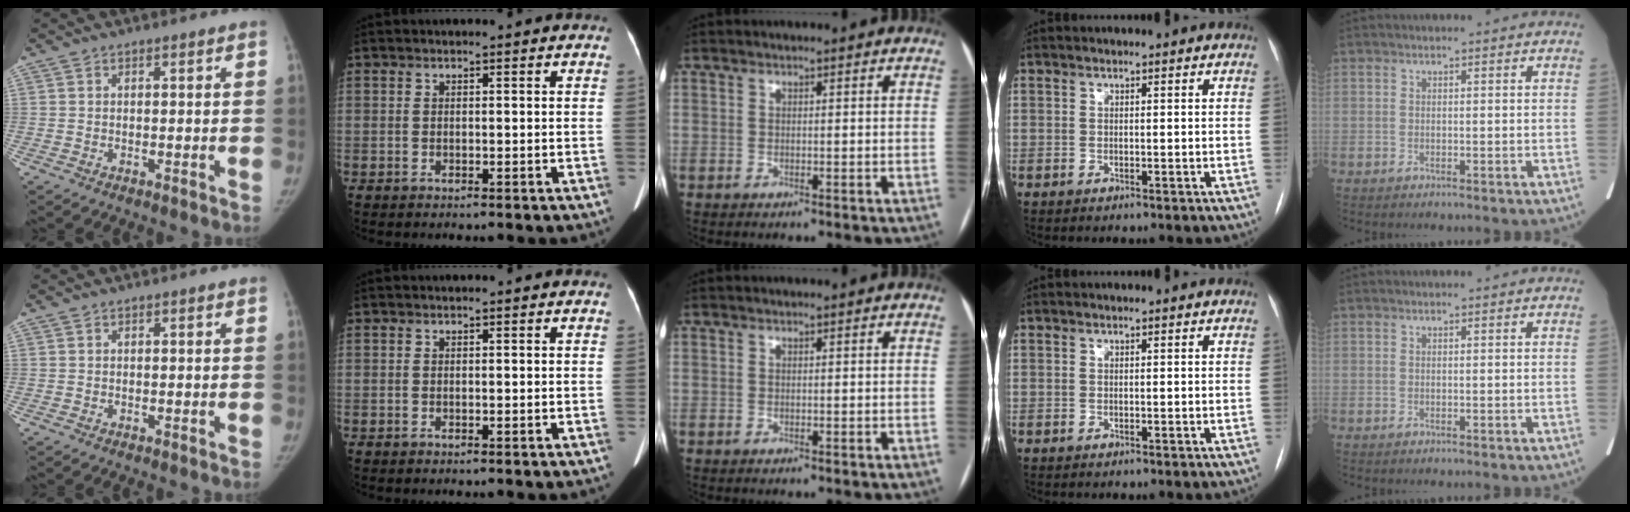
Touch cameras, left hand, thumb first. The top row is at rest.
{}